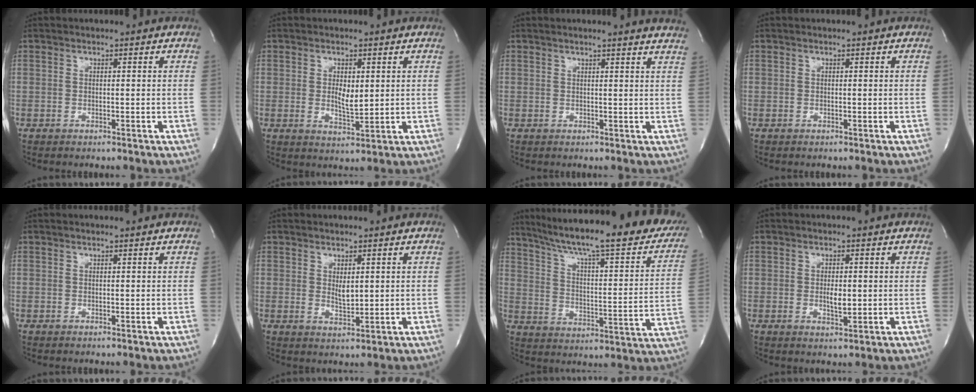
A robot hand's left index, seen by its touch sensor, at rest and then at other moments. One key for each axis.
{"total": 3.8, "fx": 0.6, "fy": 1.4, "fz": 3.5, "tx": -0.062, "ty": -0.007, "tz": 0.015}
{"total": 6.8, "fx": 6.4, "fy": -0.6, "fz": 2.2, "tx": -0.024, "ty": -0.015, "tz": 0.048}
{"total": 0.0}
{"total": 0.6, "fx": 0.6, "fy": 0.0, "fz": 0.1, "tx": -0.004, "ty": 0.002, "tz": 0.008}
{"total": 2.5, "fx": 0.8, "fy": 1.0, "fz": 2.2, "tx": -0.043, "ty": -0.007, "tz": 0.020}
{"total": 30.2, "fx": 24.1, "fy": 4.6, "fz": 17.6, "tx": -0.266, "ty": -0.031, "tz": 0.315}
{"total": 2.8, "fx": 0.0, "fy": 1.0, "fz": 2.6, "tx": -0.046, "ty": -0.003, "tz": 0.002}